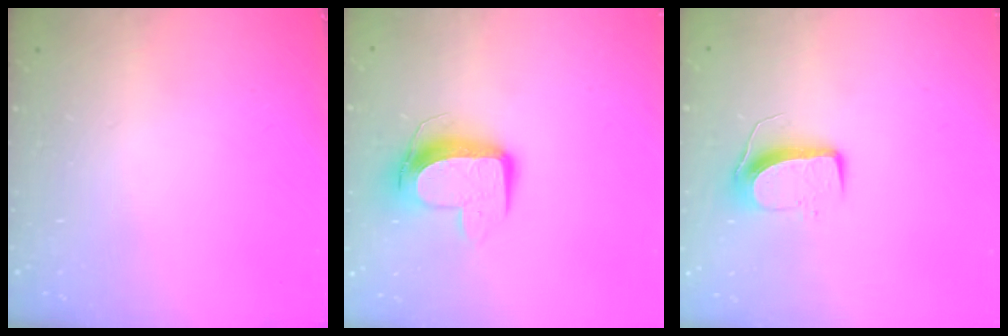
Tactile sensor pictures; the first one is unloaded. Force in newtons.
{"total": 10.6, "press": 10.6, "slide": 0.2}
{"total": 9.3, "press": 9.3, "slide": 0.5}